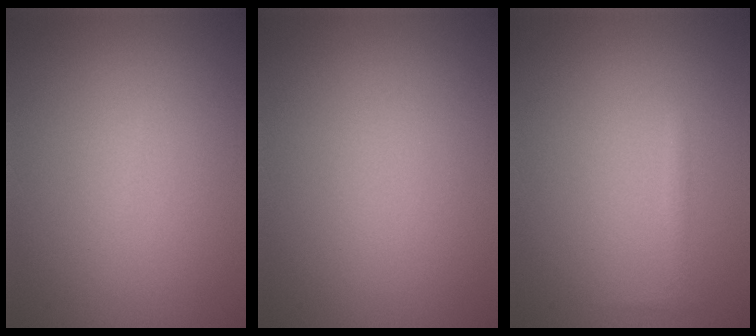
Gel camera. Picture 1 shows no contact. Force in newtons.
{"total": 0.0}
{"total": 0.7, "press": 0.7, "slide": 0.0}